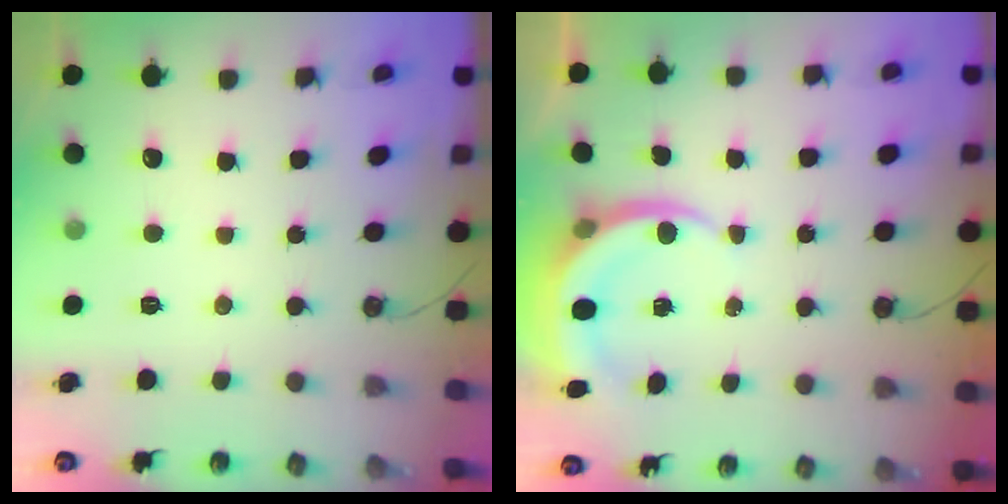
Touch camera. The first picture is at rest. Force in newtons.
{"total": 5.9, "press": 5.8, "slide": 0.4}